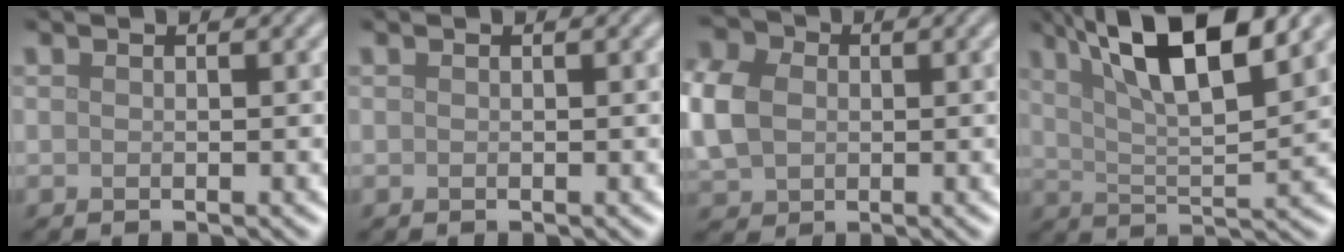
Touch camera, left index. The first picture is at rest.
{"total": 0.0}
{"total": 7.1, "force": [0.5, 5.7, 4.3], "torque": [-0.128, 0.014, 0.003]}
{"total": 10.9, "force": [5.8, 3.0, 8.8], "torque": [-0.142, 0.014, 0.094]}